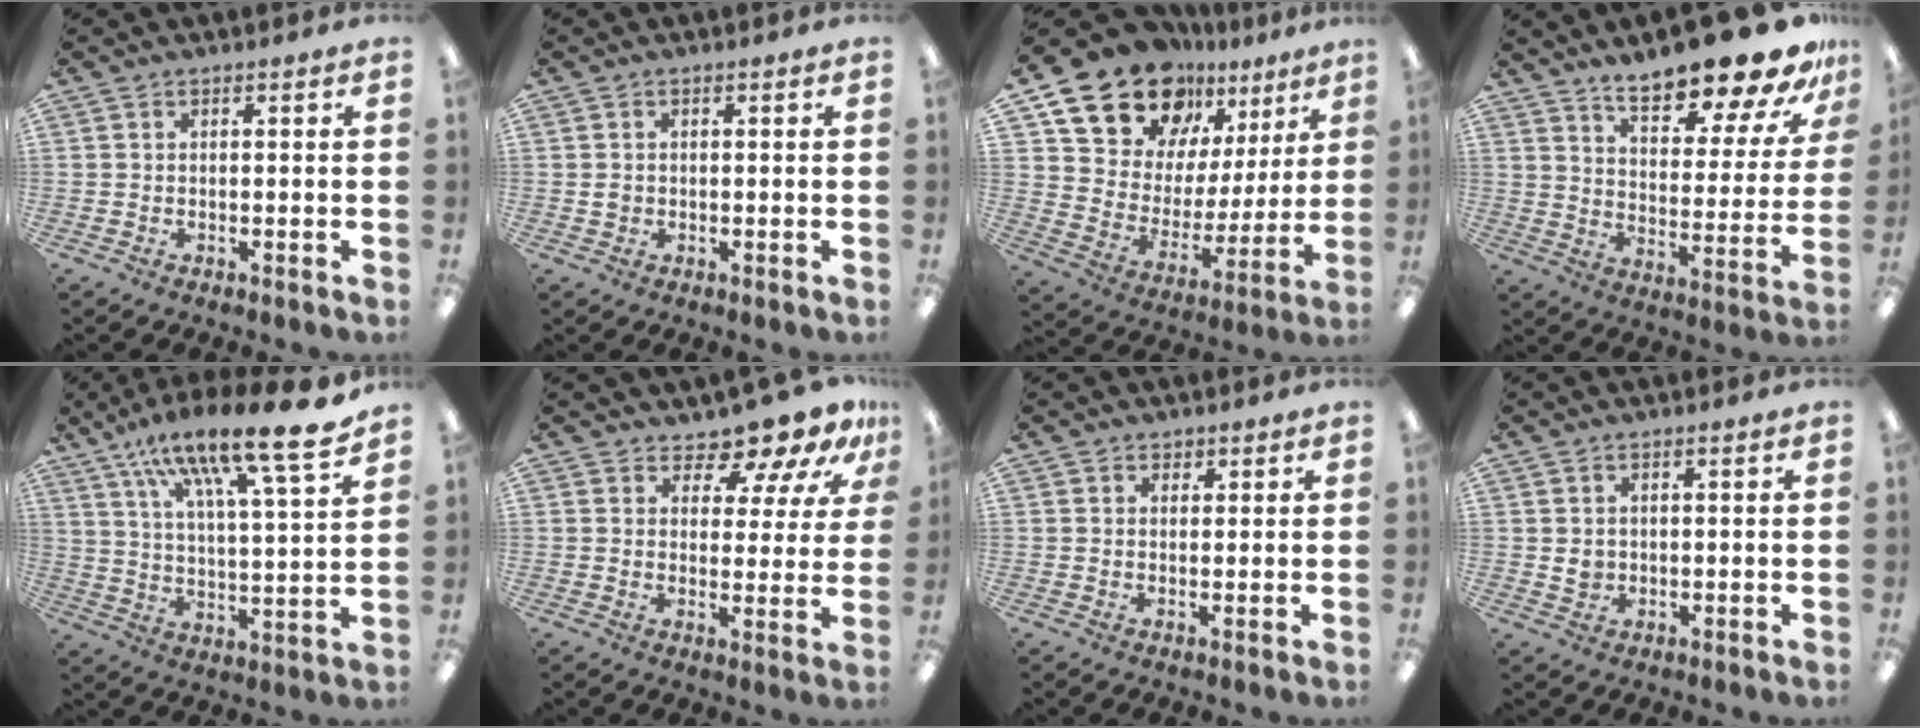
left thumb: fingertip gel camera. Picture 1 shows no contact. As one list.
[{"total": 1.3, "force": [0.1, 1.2, 0.5], "torque": [-0.009, 0.005, -0.001]}, {"total": 18.8, "force": [15.2, 9.7, 5.3], "torque": [-0.118, -0.116, 0.281]}, {"total": 19.2, "force": [16.0, 4.9, 9.4], "torque": [-0.139, -0.116, 0.268]}, {"total": 17.4, "force": [13.4, 2.9, 10.6], "torque": [-0.174, -0.088, 0.217]}, {"total": 10.6, "force": [9.0, 3.9, 4.0], "torque": [-0.062, -0.072, 0.159]}, {"total": 1.8, "force": [1.2, 1.3, 0.1], "torque": [0.006, -0.001, 0.019]}, {"total": 2.6, "force": [0.4, 2.3, 1.1], "torque": [-0.014, 0.000, 0.006]}]